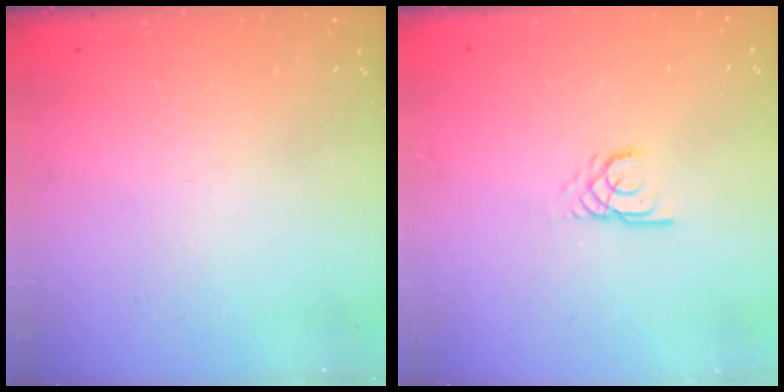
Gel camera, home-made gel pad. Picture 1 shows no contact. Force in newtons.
{"total": 2.1, "press": 2.1, "slide": 0.0}